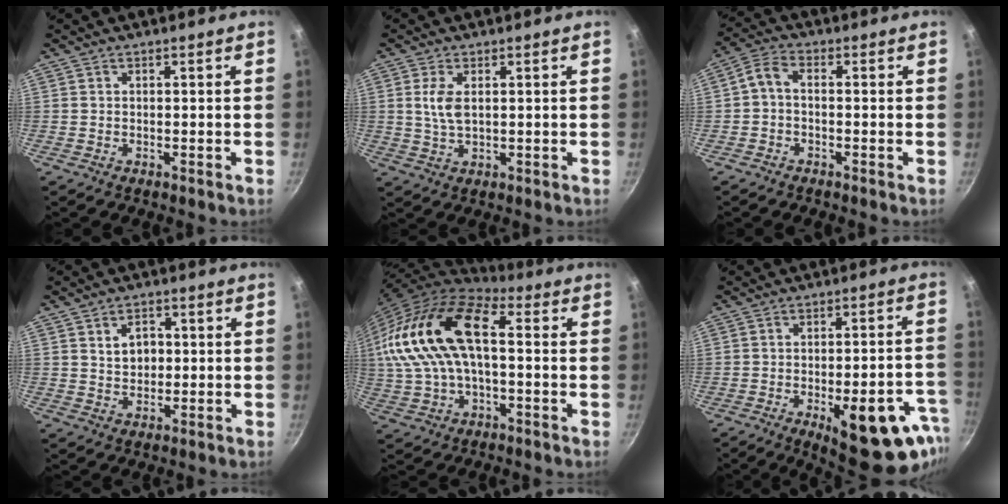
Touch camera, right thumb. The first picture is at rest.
{"total": 4.6, "force": [1.0, 2.2, 3.9], "torque": [-0.078, -0.005, 0.021]}
{"total": 3.9, "force": [-0.9, 2.3, 3.0], "torque": [-0.072, 0.023, -0.028]}
{"total": 4.7, "force": [1.0, 3.5, 2.9], "torque": [-0.028, 0.001, 0.019]}
{"total": 21.0, "force": [2.6, 11.4, 17.5], "torque": [-0.344, 0.033, 0.039]}
{"total": 20.6, "force": [-9.0, 8.1, 16.7], "torque": [-0.164, 0.026, -0.109]}